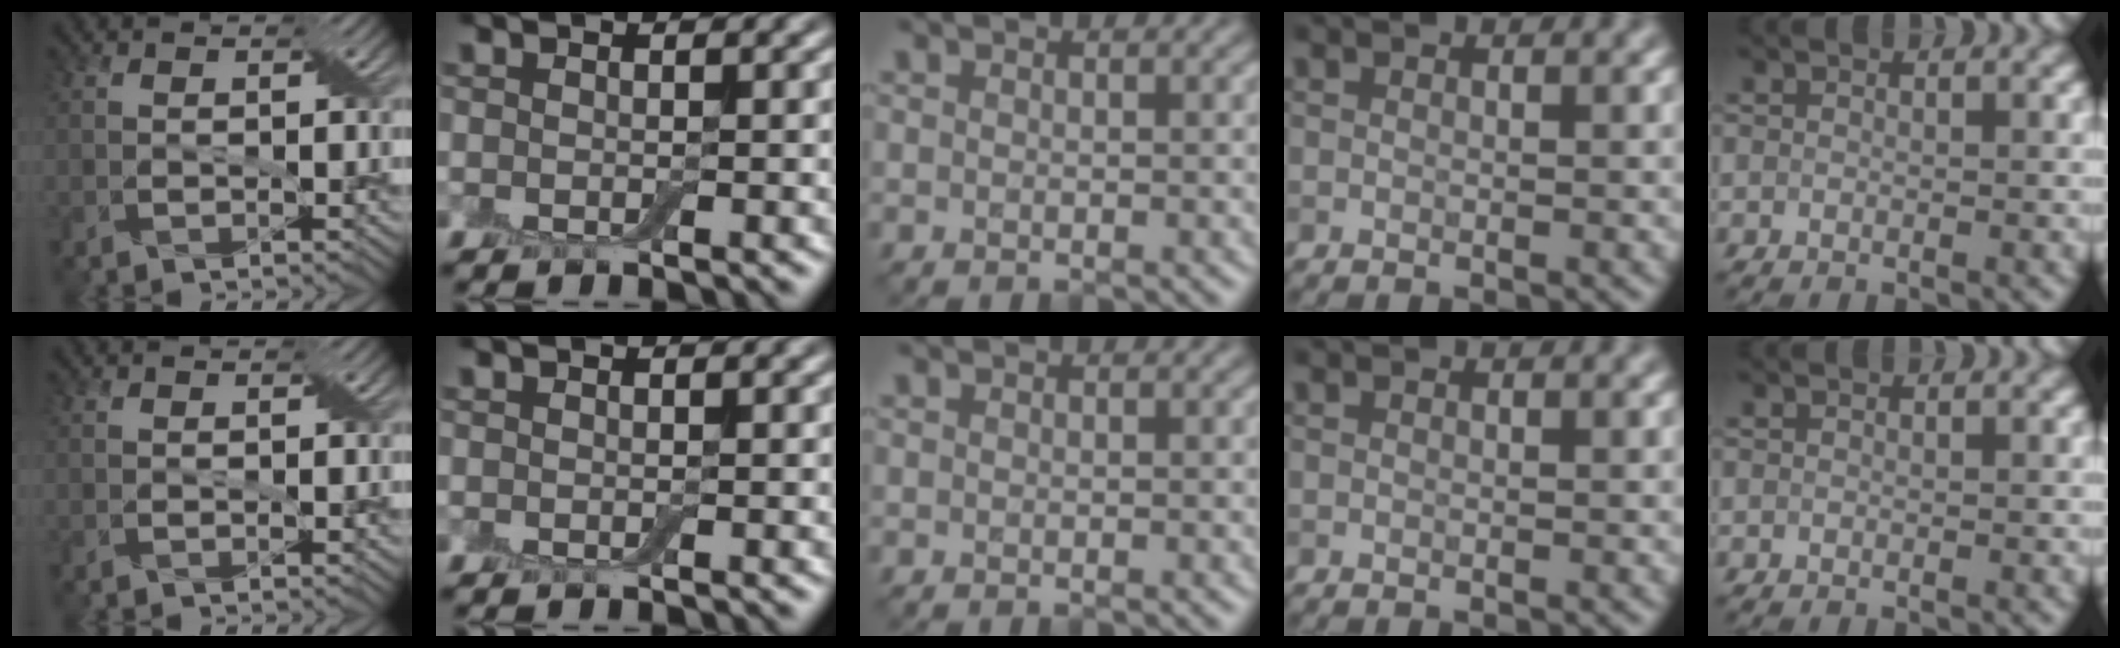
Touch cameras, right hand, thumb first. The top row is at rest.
{}